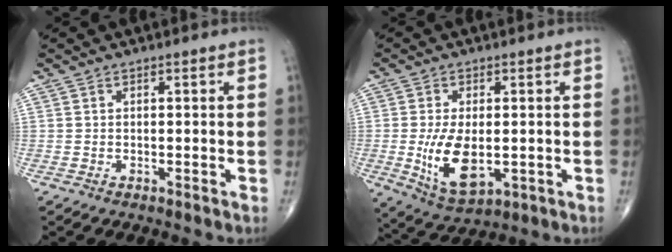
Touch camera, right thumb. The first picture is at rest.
{"total": 10.5, "force": [-1.3, 5.4, 8.9], "torque": [-0.160, -0.016, -0.009]}